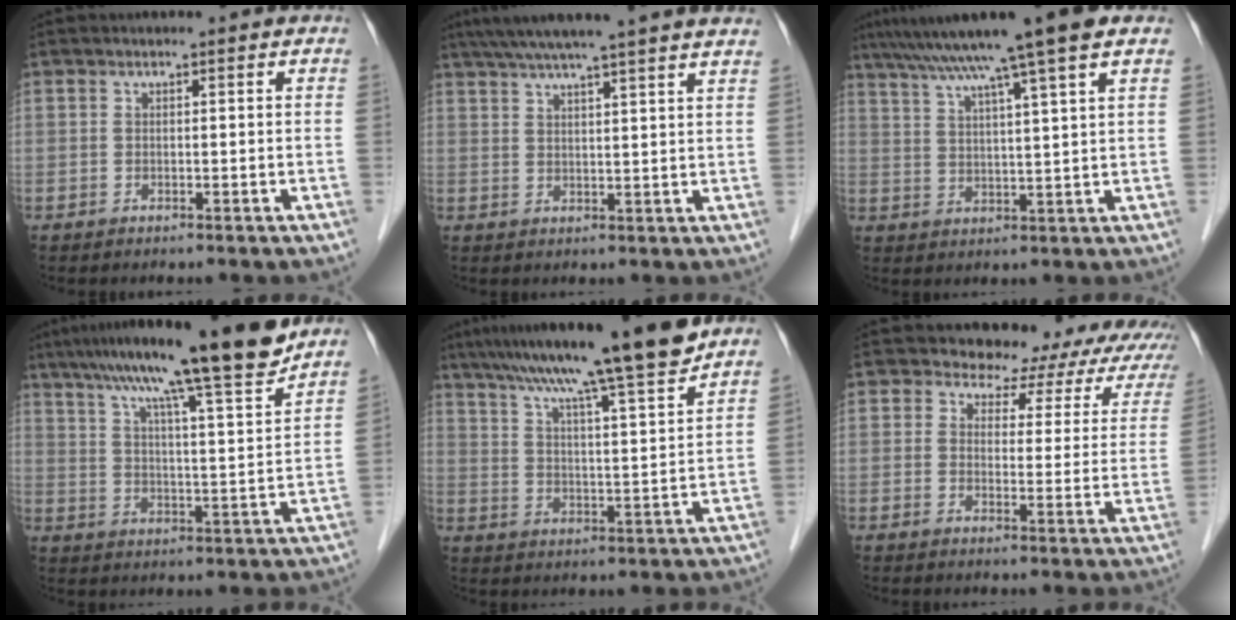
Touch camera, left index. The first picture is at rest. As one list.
[{"total": 16.1, "force": [13.6, -0.8, 8.5], "torque": [-0.141, 0.028, 0.176]}, {"total": 13.1, "force": [9.8, -1.4, 8.6], "torque": [-0.145, 0.028, 0.140]}, {"total": 18.1, "force": [14.4, -0.3, 11.0], "torque": [-0.171, 0.014, 0.213]}, {"total": 16.6, "force": [13.6, -0.8, 9.6], "torque": [-0.152, 0.012, 0.205]}, {"total": 12.5, "force": [10.3, 6.3, 3.4], "torque": [-0.009, 0.003, 0.082]}]